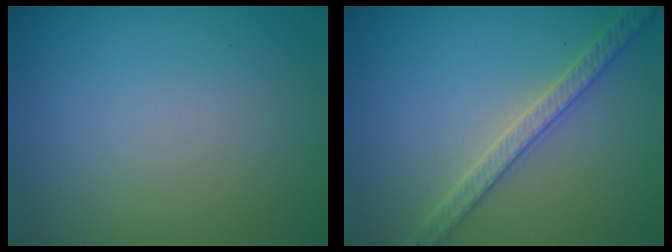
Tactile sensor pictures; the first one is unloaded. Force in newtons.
{"total": 3.8, "press": 3.7, "slide": 0.8}